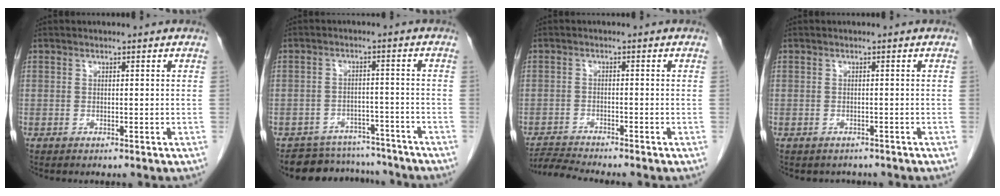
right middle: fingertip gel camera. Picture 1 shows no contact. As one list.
[{"total": 9.3, "force": [-8.7, 3.2, 0.0], "torque": [0.014, 0.019, -0.117]}, {"total": 3.8, "force": [-3.5, -1.4, 0.0], "torque": [-0.008, -0.019, -0.066]}, {"total": 2.0, "force": [-1.7, 1.0, 0.1], "torque": [-0.004, 0.001, -0.024]}]